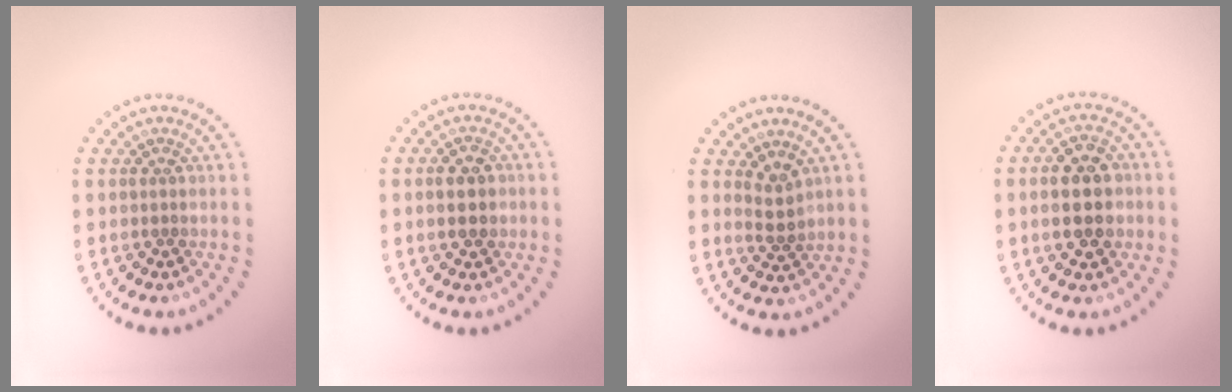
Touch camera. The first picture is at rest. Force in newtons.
{"total": 2.4, "press": 2.4, "slide": 0.1}
{"total": 1.9, "press": 1.6, "slide": 1.0}
{"total": 5.0, "press": 5.0, "slide": 0.2}